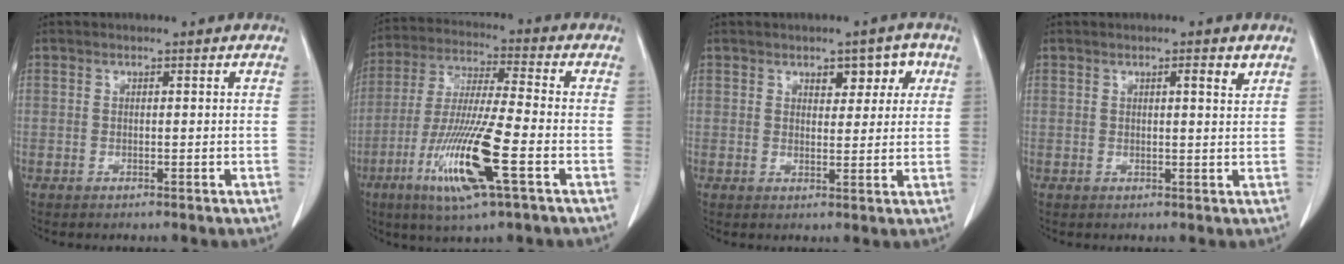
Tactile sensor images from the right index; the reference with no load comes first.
{"total": 14.8, "force": [-5.7, 0.5, 13.6], "torque": [-0.277, -0.026, -0.107]}
{"total": 4.4, "force": [2.0, 2.5, 3.0], "torque": [-0.029, 0.010, 0.026]}
{"total": 2.0, "force": [1.1, 0.2, 1.6], "torque": [-0.026, -0.004, 0.014]}